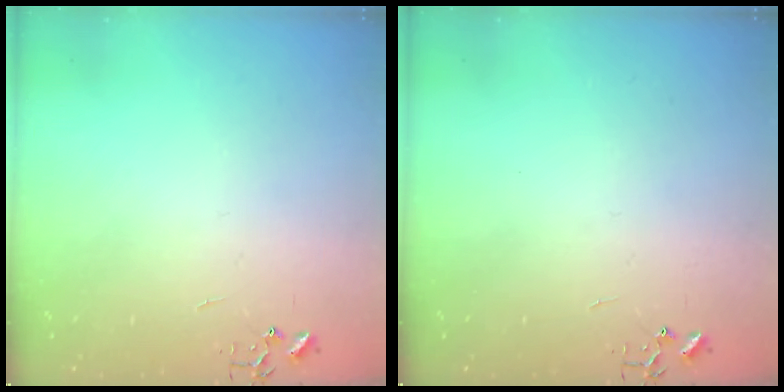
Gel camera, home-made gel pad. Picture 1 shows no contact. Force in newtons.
{"total": 0.0}